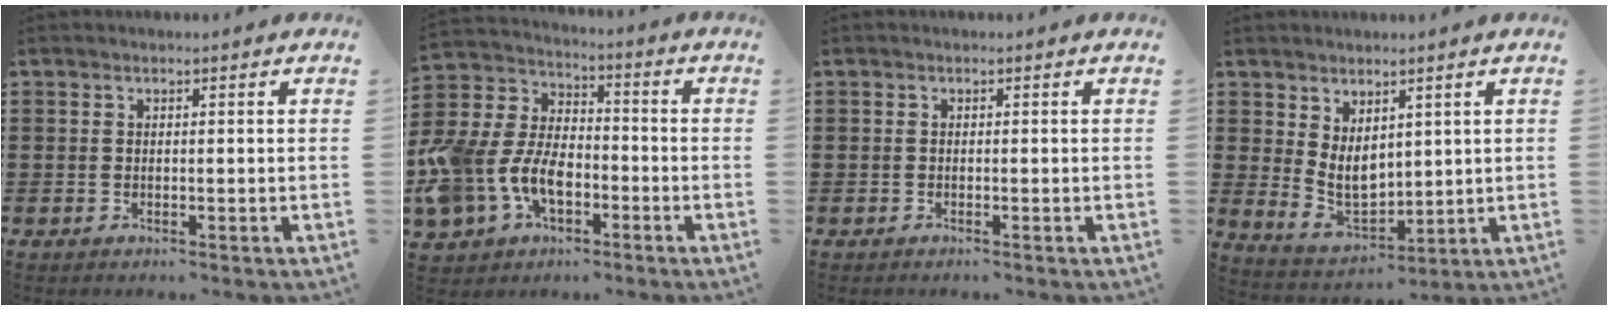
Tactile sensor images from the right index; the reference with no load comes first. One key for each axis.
{"total": 10.1, "fx": -4.1, "fy": 7.1, "fz": 5.9, "tx": -0.177, "ty": 0.003, "tz": -0.088}
{"total": 0.0}
{"total": 5.5, "fx": 2.0, "fy": 3.8, "fz": 3.4, "tx": -0.065, "ty": -0.008, "tz": 0.037}